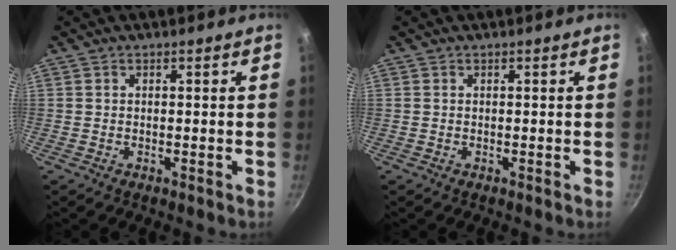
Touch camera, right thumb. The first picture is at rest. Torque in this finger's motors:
{"motor_torque": [0.08, -0.03, 0.19, -0.43, 0.01]}